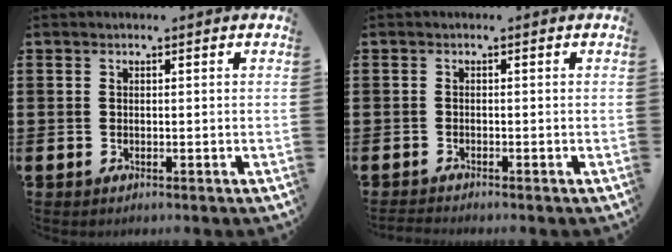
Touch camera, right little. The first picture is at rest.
{"total": 0.7, "force": [-0.7, 0.0, 0.1], "torque": [-0.002, -0.002, -0.015]}